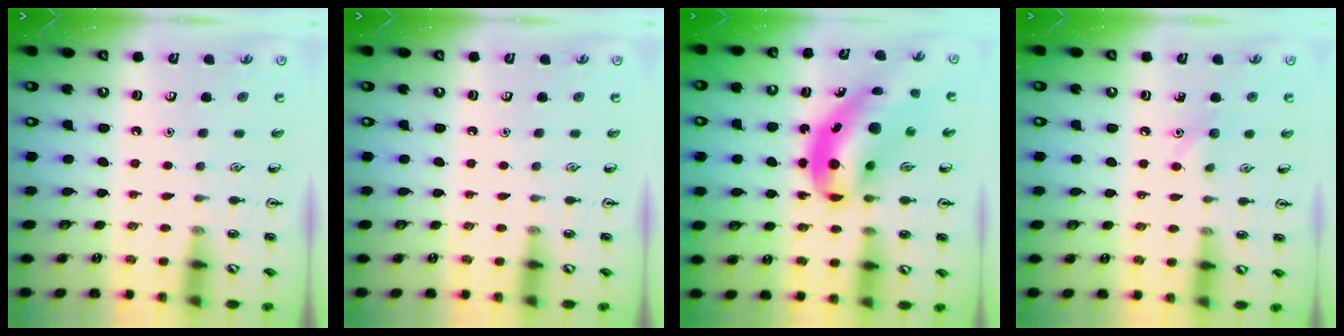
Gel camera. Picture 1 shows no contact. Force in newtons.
{"total": 0.0}
{"total": 14.7, "press": 14.0, "slide": 4.5}
{"total": 5.8, "press": 5.5, "slide": 1.8}